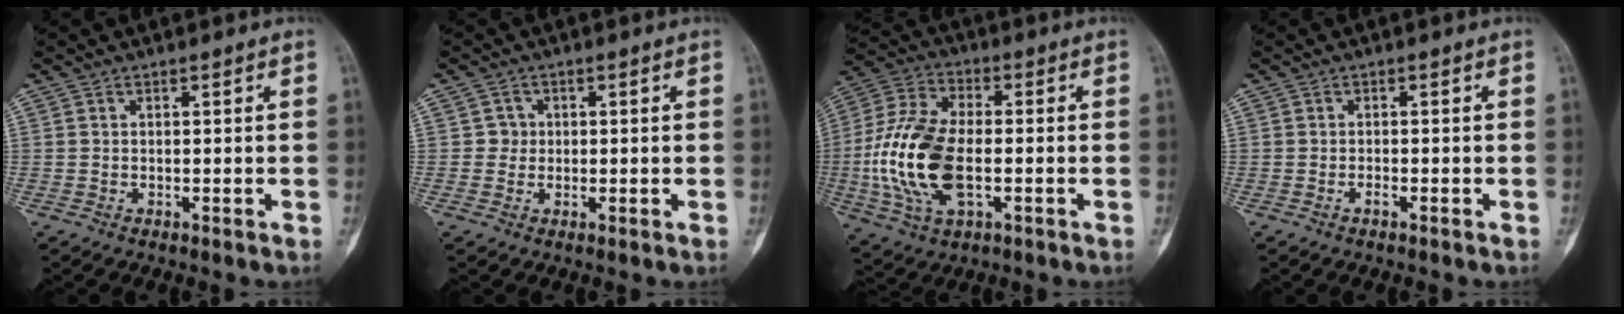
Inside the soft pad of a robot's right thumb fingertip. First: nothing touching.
{"total": 2.1, "force": [0.1, 2.1, 0.2], "torque": [0.011, 0.007, -0.003]}
{"total": 17.6, "force": [-2.5, 9.4, 14.6], "torque": [-0.307, 0.013, -0.045]}
{"total": 0.9, "force": [-0.6, 0.3, 0.6], "torque": [-0.013, 0.004, -0.012]}